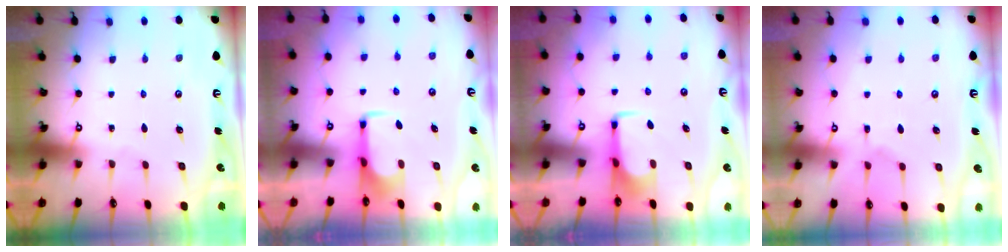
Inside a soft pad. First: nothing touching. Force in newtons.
{"total": 2.2, "press": 2.1, "slide": 0.4}
{"total": 1.7, "press": 1.6, "slide": 0.5}
{"total": 1.6, "press": 0.9, "slide": 1.4}